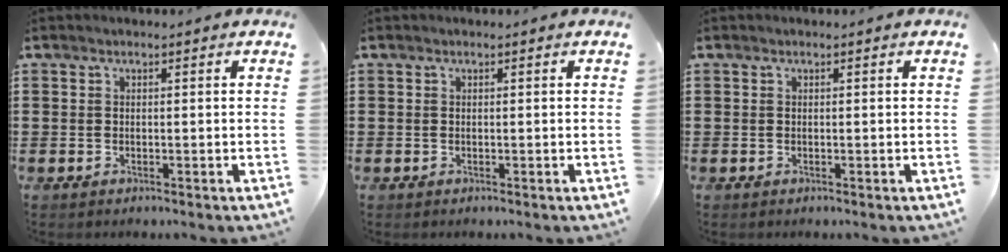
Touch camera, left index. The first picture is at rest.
{"total": 0.0}
{"total": 0.0}